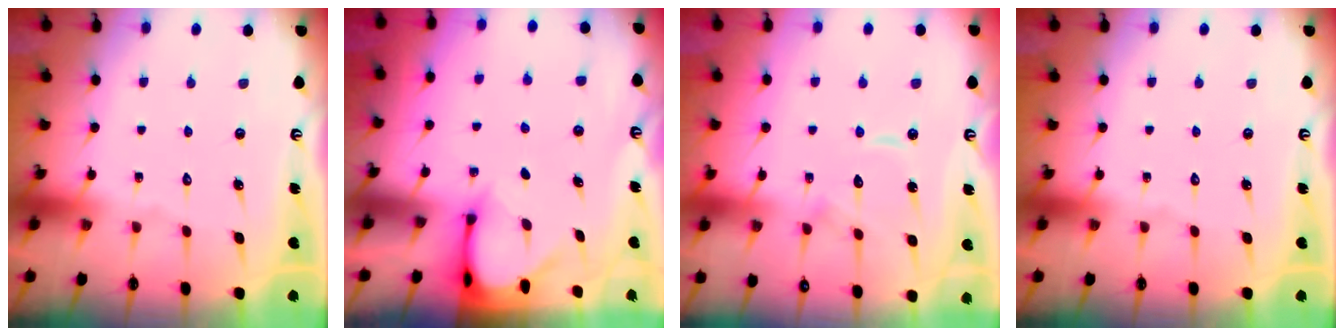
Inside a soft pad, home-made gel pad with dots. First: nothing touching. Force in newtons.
{"total": 3.2, "press": 3.2, "slide": 0.2}
{"total": 9.4, "press": 9.4, "slide": 0.8}
{"total": 0.0}